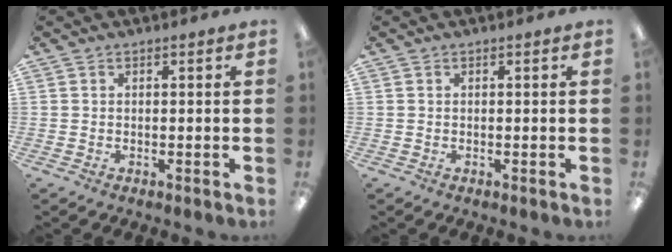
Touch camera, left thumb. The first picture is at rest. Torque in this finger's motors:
{"motor_torque": [0.05, 0.26, -0.02, 0.50, 0.00]}